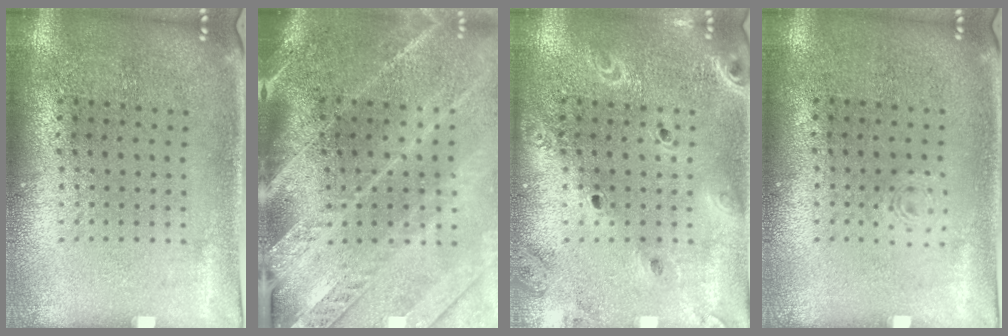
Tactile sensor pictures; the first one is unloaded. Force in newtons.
{"total": 3.9, "press": 3.3, "slide": 2.1}
{"total": 2.0, "press": 1.9, "slide": 0.7}
{"total": 0.7, "press": 0.7, "slide": 0.2}